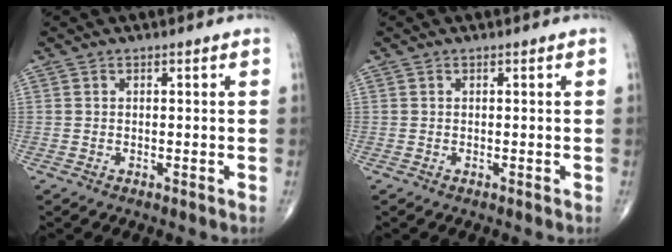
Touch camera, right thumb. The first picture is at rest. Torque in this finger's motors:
{"motor_torque": [0.02, 0.02, 0.00, 0.00, 0.00]}